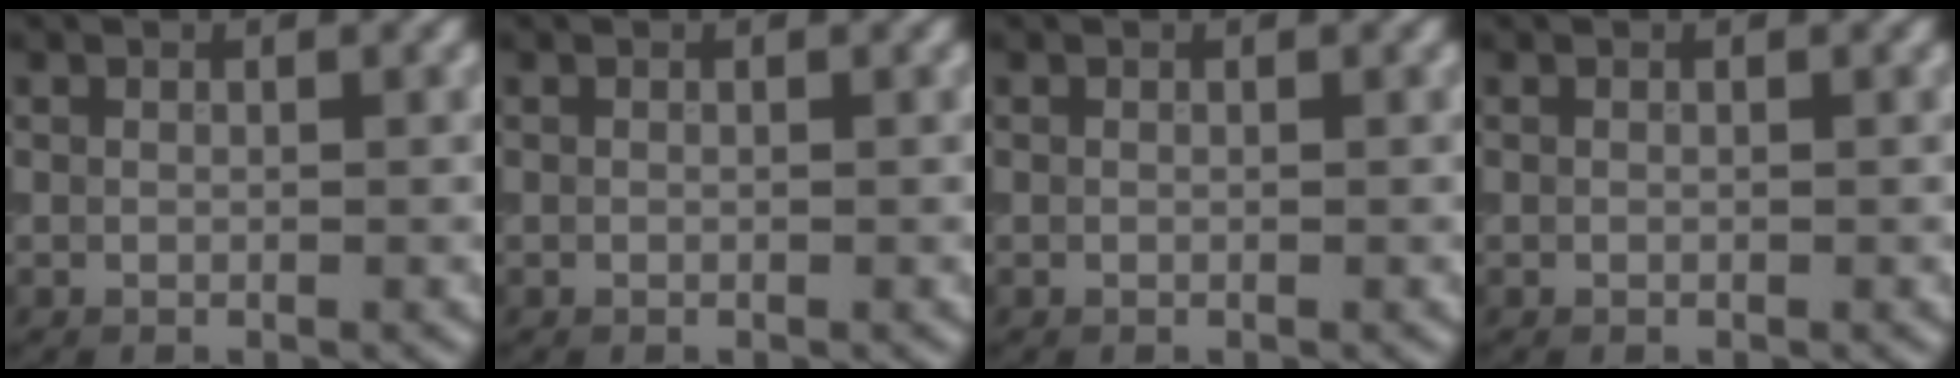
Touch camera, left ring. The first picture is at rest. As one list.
[{"total": 0.0}, {"total": 0.0}, {"total": 0.0}]